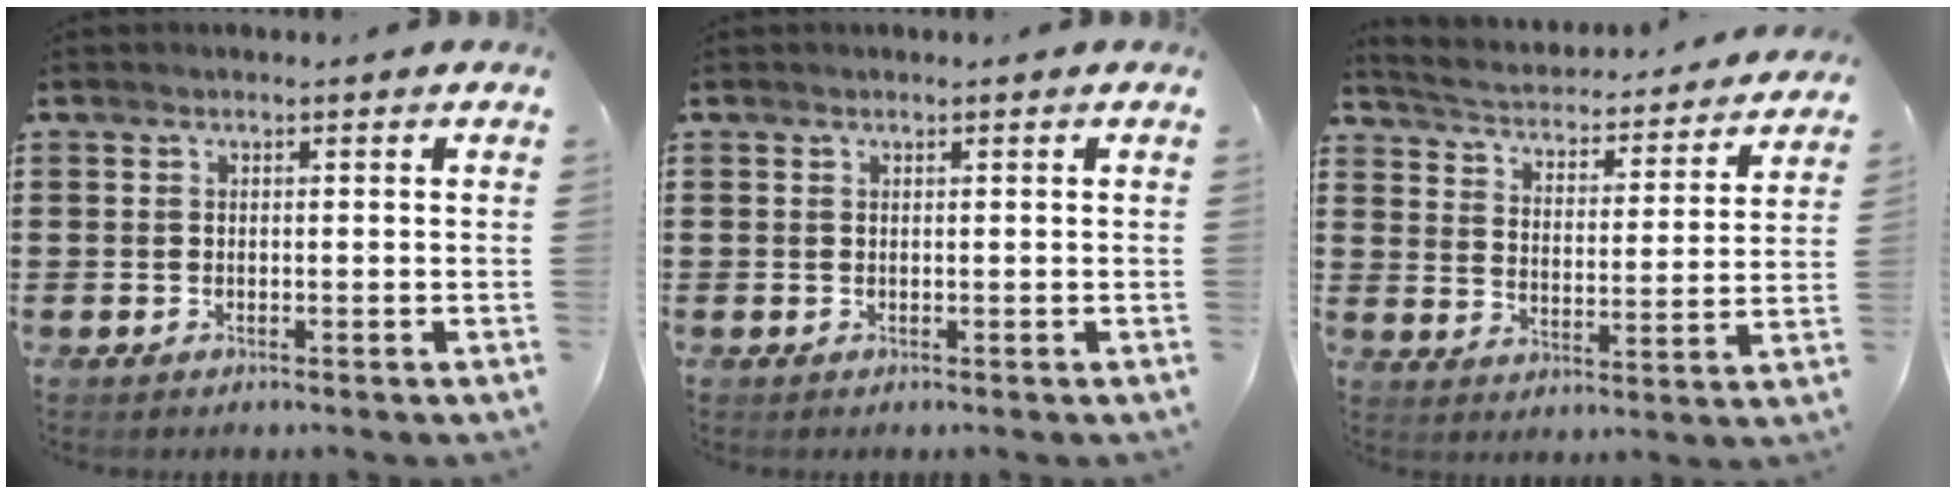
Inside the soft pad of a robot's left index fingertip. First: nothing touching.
{"total": 0.0}
{"total": 2.7, "force": [2.6, 0.0, 0.3], "torque": [-0.027, -0.032, 0.034]}